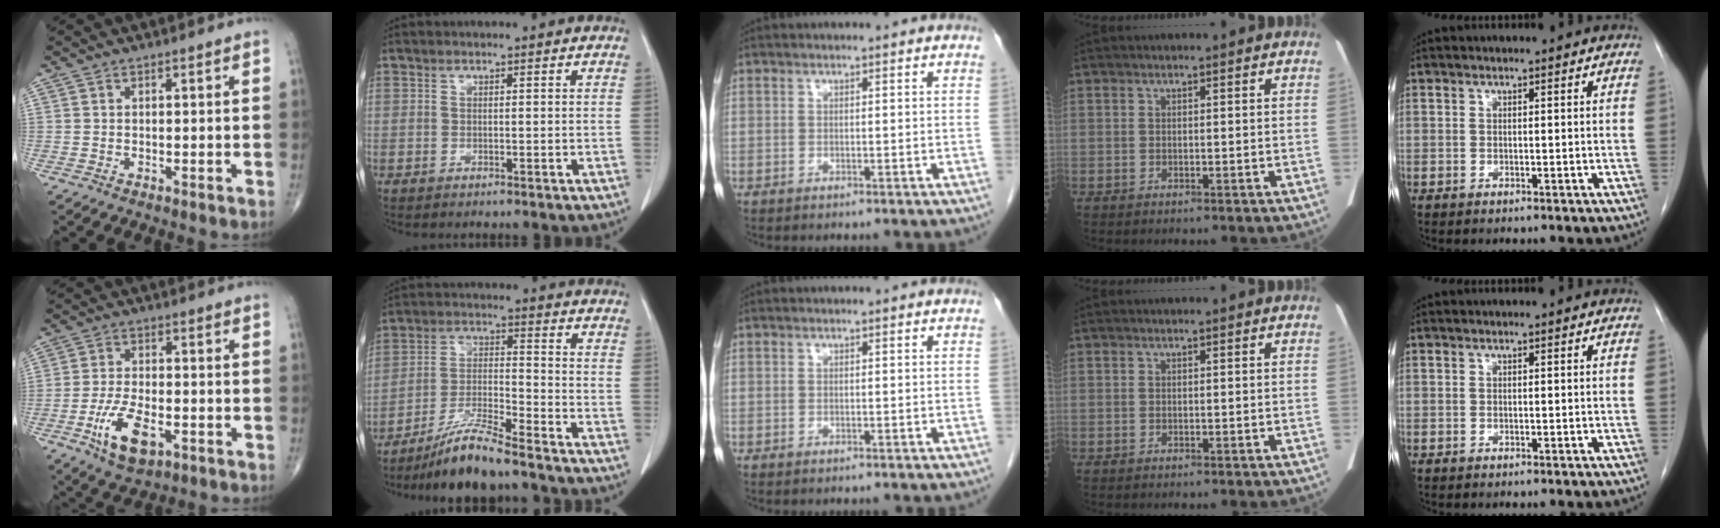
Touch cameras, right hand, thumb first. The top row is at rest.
{"thumb": {"total": 9.8, "force": [-3.9, 4.6, 7.7], "torque": [-0.144, 0.007, -0.065]}, "index": {"total": 9.2, "force": [-7.7, 0.0, 5.0], "torque": [-0.100, -0.021, -0.144]}}